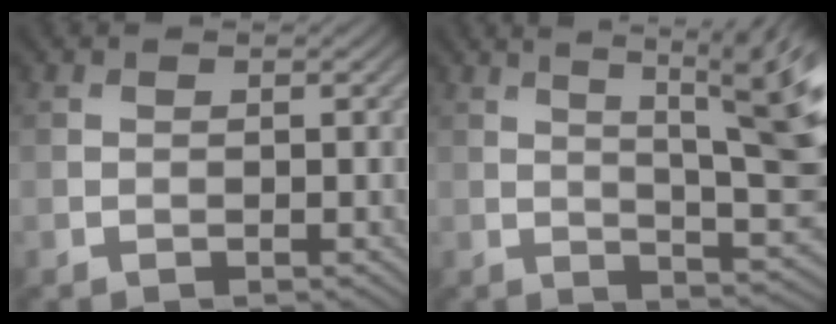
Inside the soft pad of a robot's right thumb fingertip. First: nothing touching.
{"total": 13.3, "force": [4.5, 3.6, 12.0], "torque": [-0.160, 0.027, 0.067]}